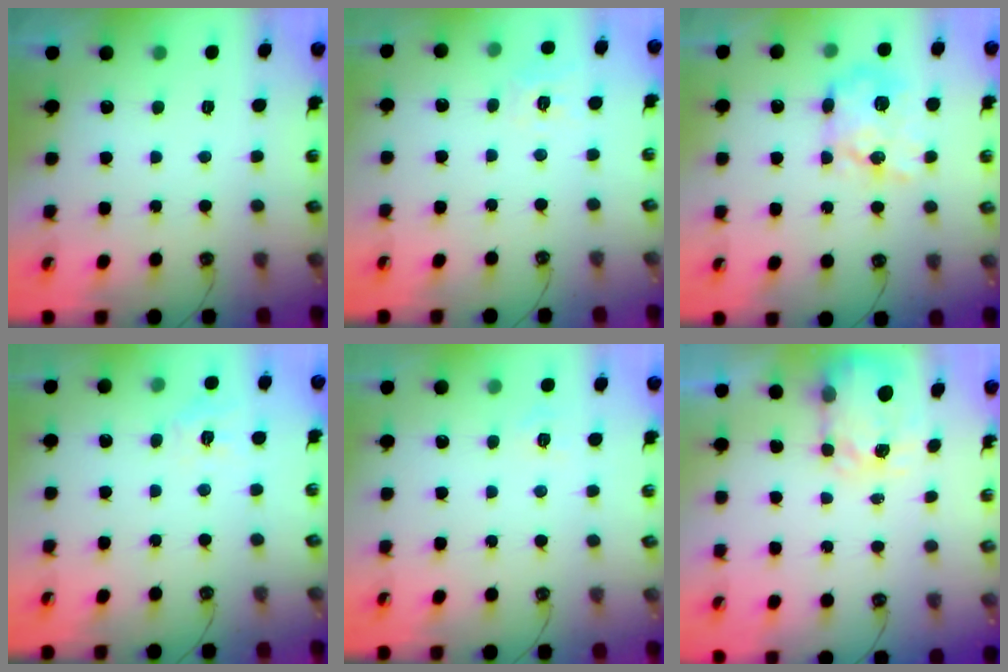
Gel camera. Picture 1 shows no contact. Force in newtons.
{"total": 7.3, "press": 7.3, "slide": 0.8}
{"total": 14.1, "press": 14.1, "slide": 0.2}
{"total": 5.6, "press": 5.6, "slide": 0.6}
{"total": 6.5, "press": 6.5, "slide": 0.8}
{"total": 3.9, "press": 3.8, "slide": 0.5}